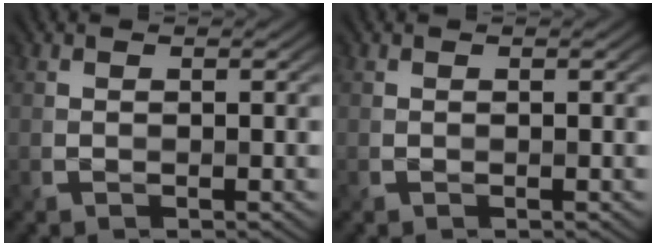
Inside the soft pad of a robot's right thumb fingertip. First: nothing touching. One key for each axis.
{"total": 0.0}